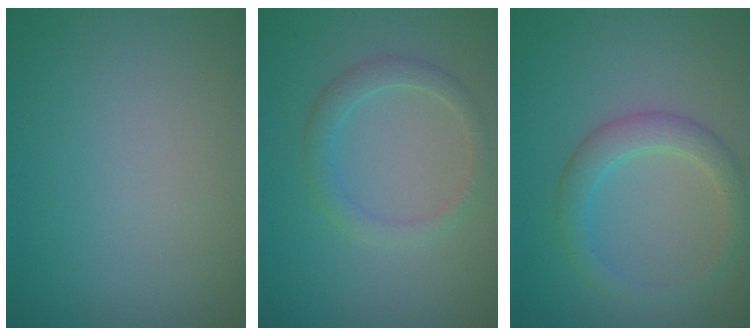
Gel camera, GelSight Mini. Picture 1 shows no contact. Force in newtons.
{"total": 2.0, "press": 2.0, "slide": 0.3}
{"total": 2.8, "press": 2.8, "slide": 0.2}